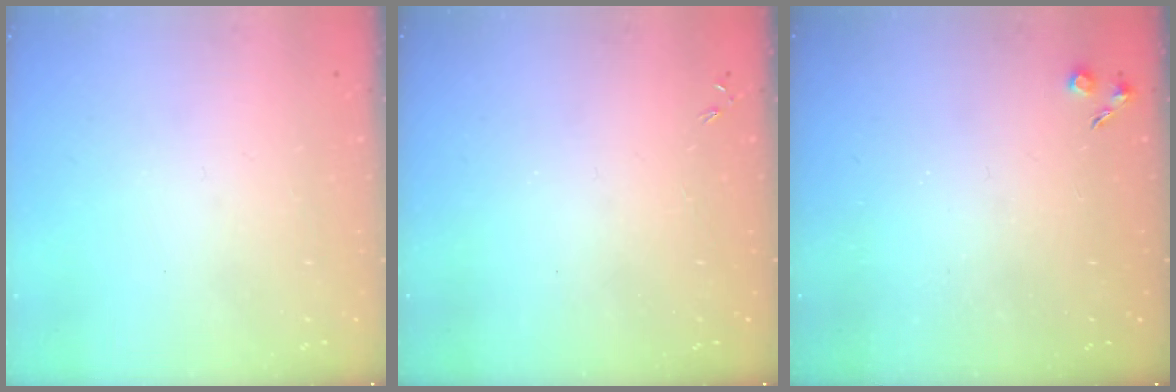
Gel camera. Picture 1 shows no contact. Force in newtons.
{"total": 0.0}
{"total": 3.6, "press": 3.6, "slide": 0.5}